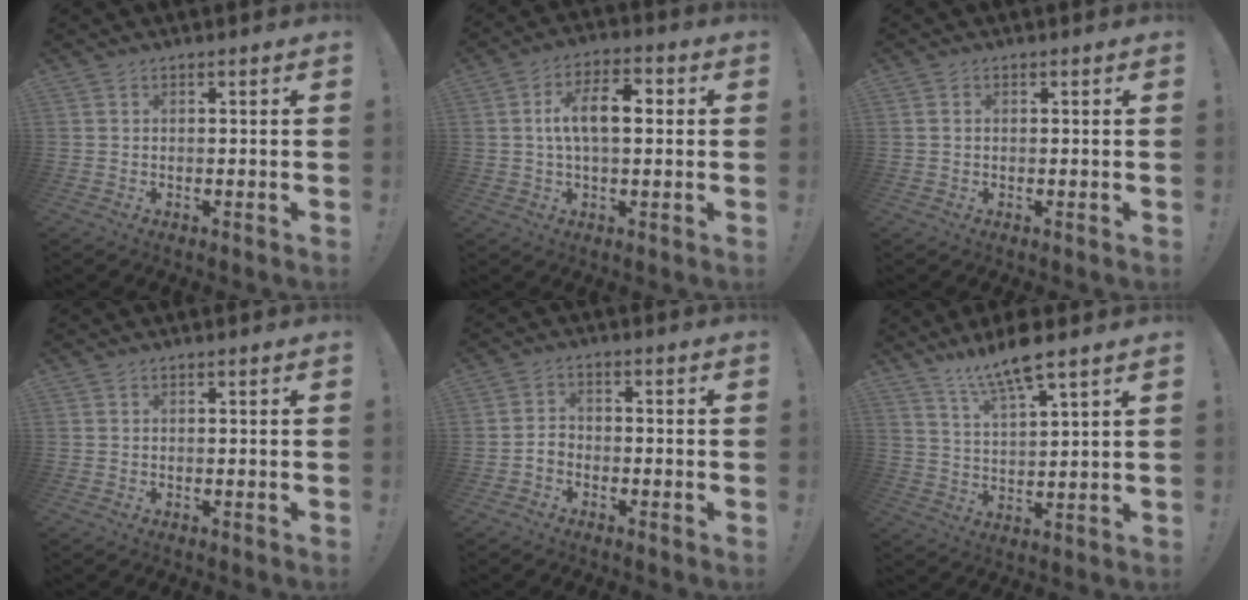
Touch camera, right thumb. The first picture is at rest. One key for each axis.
{"total": 11.0, "fx": 1.0, "fy": 5.4, "fz": 9.5, "tx": -0.169, "ty": 0.011, "tz": 0.014}
{"total": 0.7, "fx": 0.0, "fy": 0.6, "fz": 0.3, "tx": -0.015, "ty": 0.007, "tz": 0.002}
{"total": 0.0}
{"total": 3.3, "fx": -2.2, "fy": 2.1, "fz": 1.3, "tx": -0.033, "ty": 0.010, "tz": -0.041}
{"total": 10.2, "fx": 8.0, "fy": 1.2, "fz": 6.1, "tx": -0.106, "ty": -0.046, "tz": 0.135}